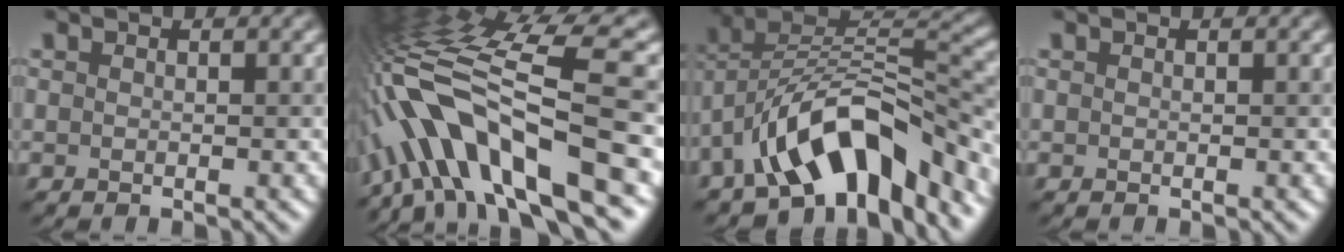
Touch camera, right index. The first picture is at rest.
{"total": 13.4, "force": [-4.3, 3.7, 12.2], "torque": [-0.213, 0.037, -0.064]}
{"total": 10.7, "force": [-5.3, 5.6, 7.5], "torque": [-0.103, 0.021, -0.099]}
{"total": 0.0}